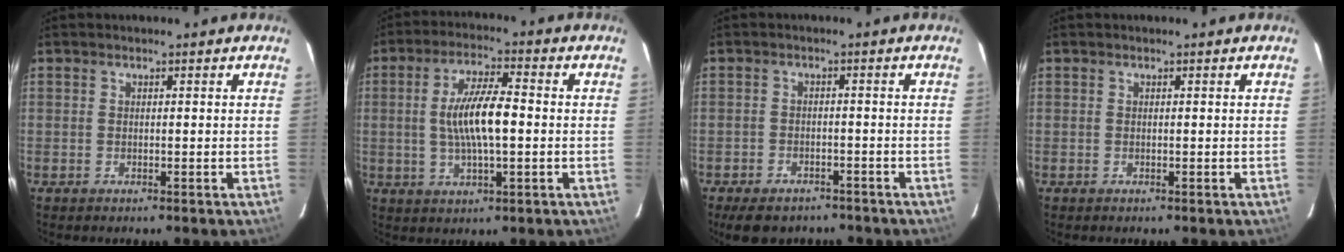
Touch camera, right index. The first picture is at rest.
{"total": 9.7, "force": [-0.2, 2.4, 9.4], "torque": [-0.177, 0.004, -0.001]}
{"total": 8.7, "force": [-6.7, 4.4, 3.3], "torque": [-0.080, -0.005, -0.093]}
{"total": 0.0}